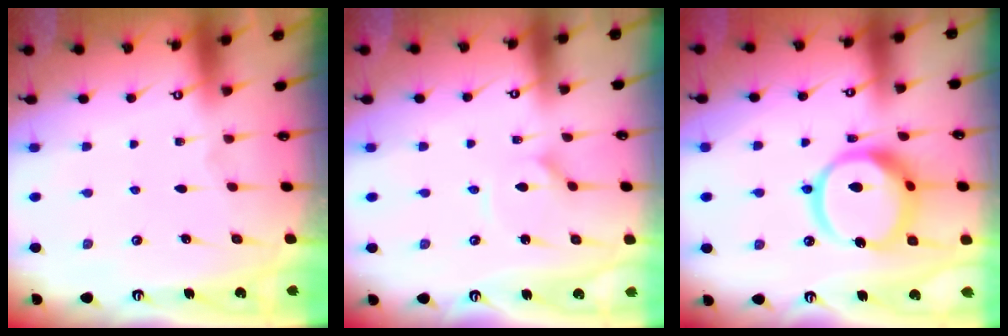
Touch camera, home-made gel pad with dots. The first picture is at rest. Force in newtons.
{"total": 1.8, "press": 1.8, "slide": 0.3}
{"total": 15.3, "press": 15.2, "slide": 1.3}